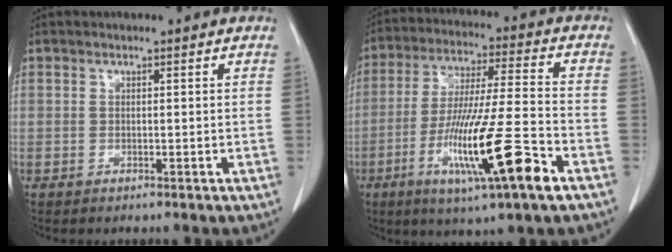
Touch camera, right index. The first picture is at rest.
{"total": 17.8, "force": [-7.6, 0.3, 16.1], "torque": [-0.302, -0.029, -0.131]}